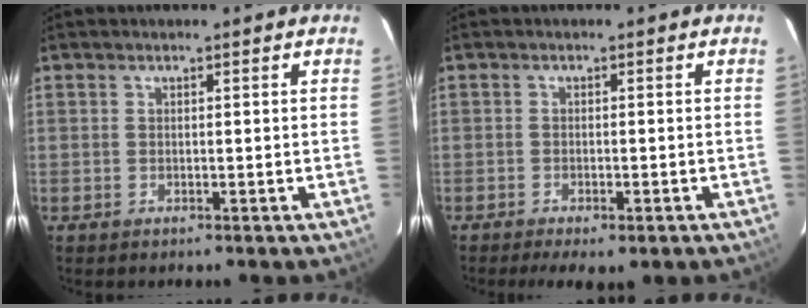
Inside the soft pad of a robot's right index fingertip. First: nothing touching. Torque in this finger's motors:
{"motor_torque": [1.03, -1.11, 0.28, 0.10]}